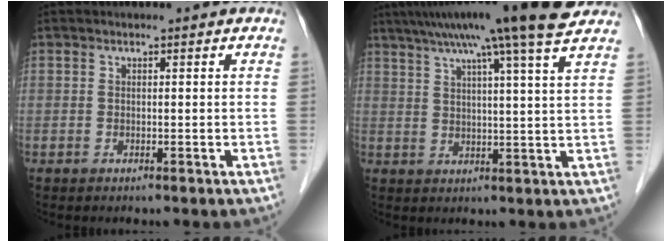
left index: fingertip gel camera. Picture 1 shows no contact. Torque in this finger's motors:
{"motor_torque": [1.06, -1.07, 0.68, 0.16]}